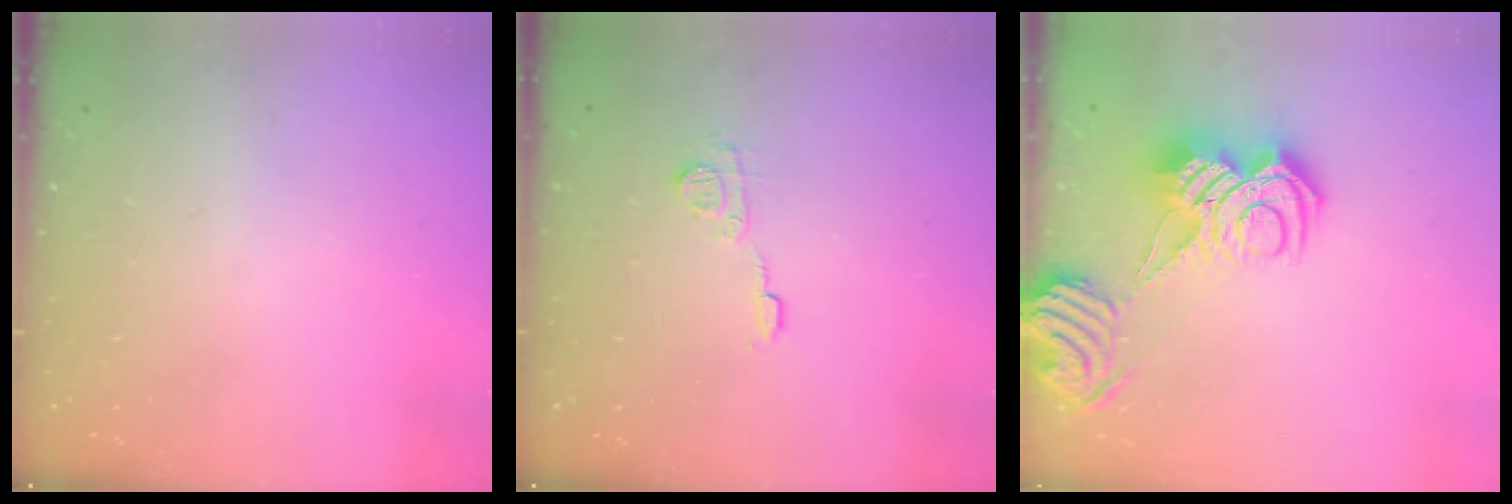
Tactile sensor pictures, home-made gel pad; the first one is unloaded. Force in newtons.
{"total": 6.2, "press": 6.2, "slide": 0.2}
{"total": 10.5, "press": 10.4, "slide": 0.9}